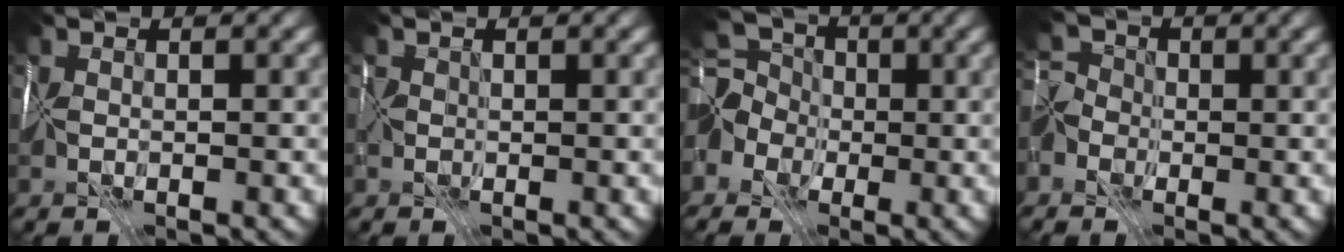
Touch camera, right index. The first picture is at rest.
{"total": 0.8, "force": [0.4, -0.2, -0.7], "torque": [0.018, 0.003, 0.011]}
{"total": 5.3, "force": [-1.2, 4.5, 2.6], "torque": [-0.049, 0.004, -0.029]}
{"total": 3.4, "force": [-2.0, 2.5, 1.1], "torque": [-0.011, -0.002, -0.040]}